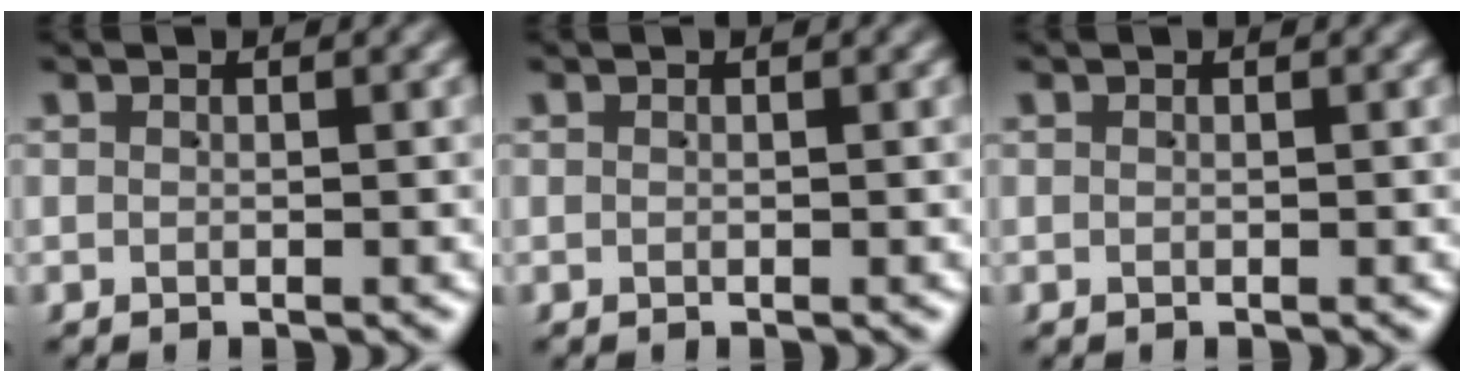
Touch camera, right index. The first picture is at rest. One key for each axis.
{"total": 0.0}
{"total": 0.0}